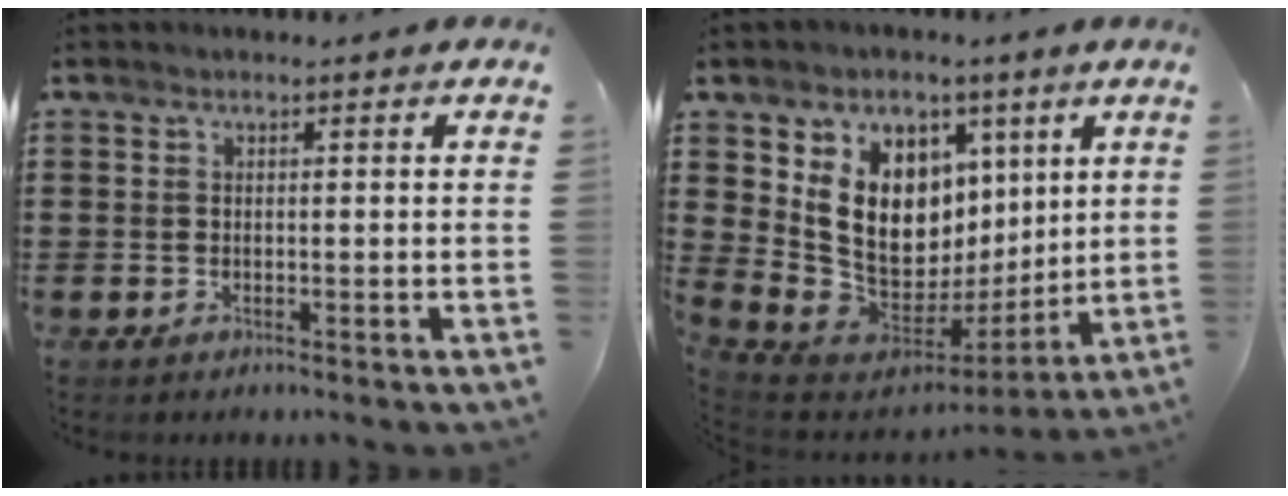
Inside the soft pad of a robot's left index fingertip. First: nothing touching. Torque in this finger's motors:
{"motor_torque": [2.14, 0.00, 1.05, 0.21]}